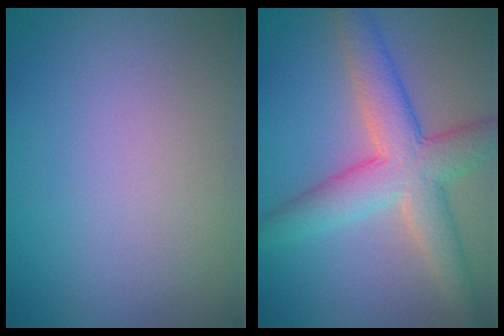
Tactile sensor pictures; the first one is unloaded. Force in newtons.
{"total": 6.5, "press": 6.5, "slide": 0.4}